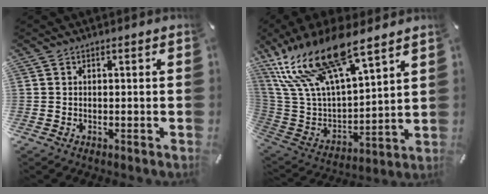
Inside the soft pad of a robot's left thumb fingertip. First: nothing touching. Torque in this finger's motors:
{"motor_torque": [3.34, 1.67, 1.60, -1.17, 0.53]}